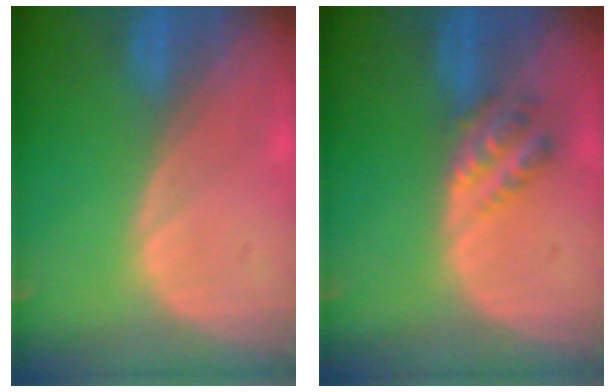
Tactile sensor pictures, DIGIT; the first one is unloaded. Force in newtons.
{"total": 4.5, "press": 3.8, "slide": 2.5}